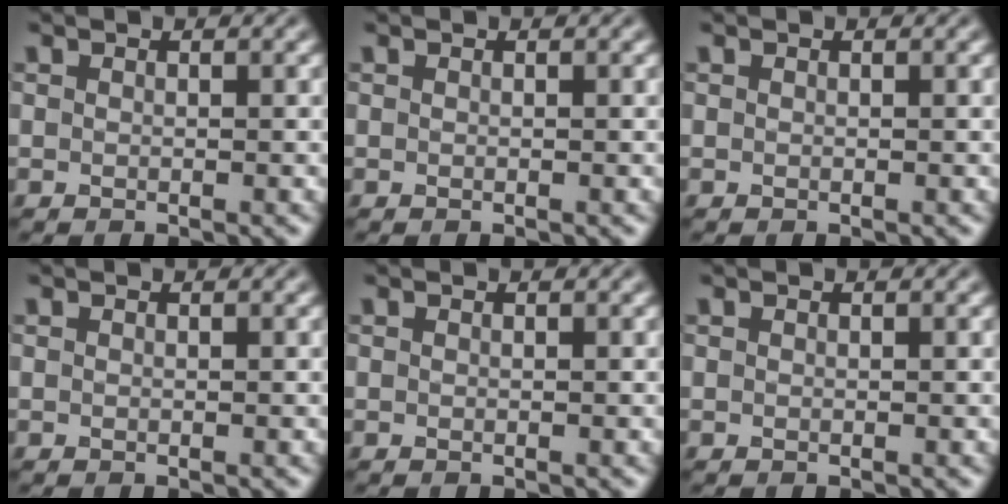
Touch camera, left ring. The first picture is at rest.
{"total": 0.0}
{"total": 0.0}
{"total": 0.0}
{"total": 0.0}
{"total": 0.0}